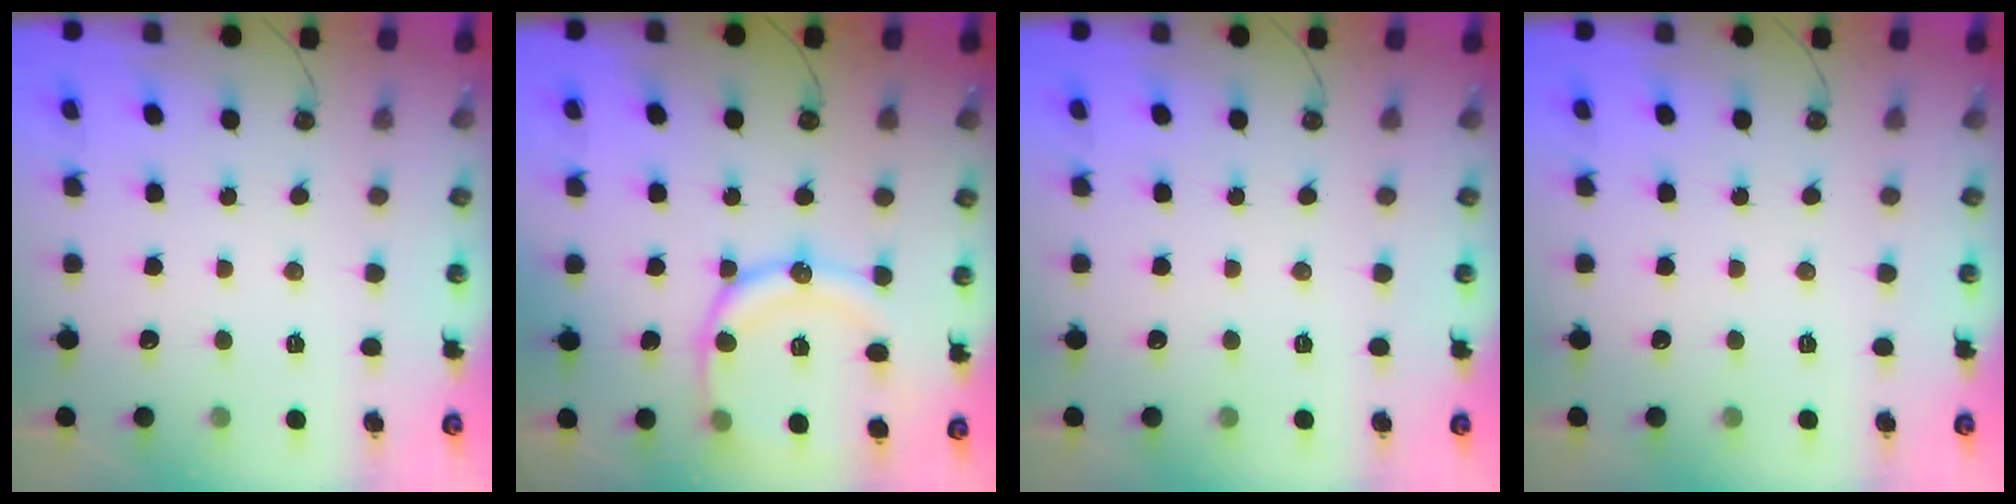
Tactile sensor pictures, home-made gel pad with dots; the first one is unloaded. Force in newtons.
{"total": 15.4, "press": 15.4, "slide": 0.7}
{"total": 0.0}
{"total": 0.0}